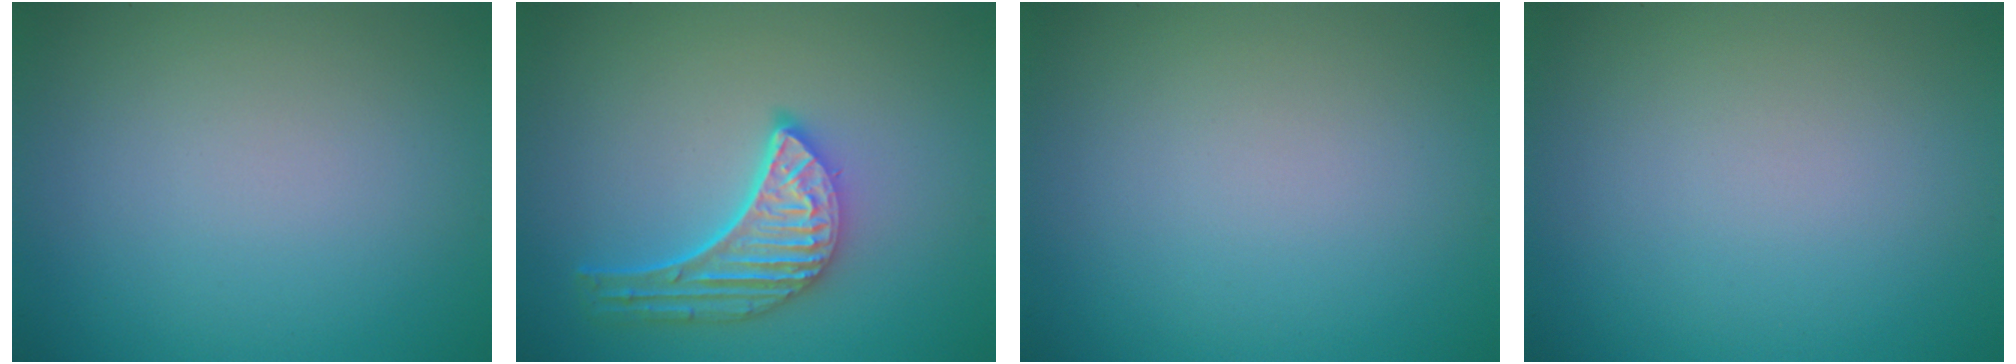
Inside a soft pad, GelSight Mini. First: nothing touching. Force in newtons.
{"total": 5.1, "press": 4.0, "slide": 3.2}
{"total": 0.0}
{"total": 0.0}